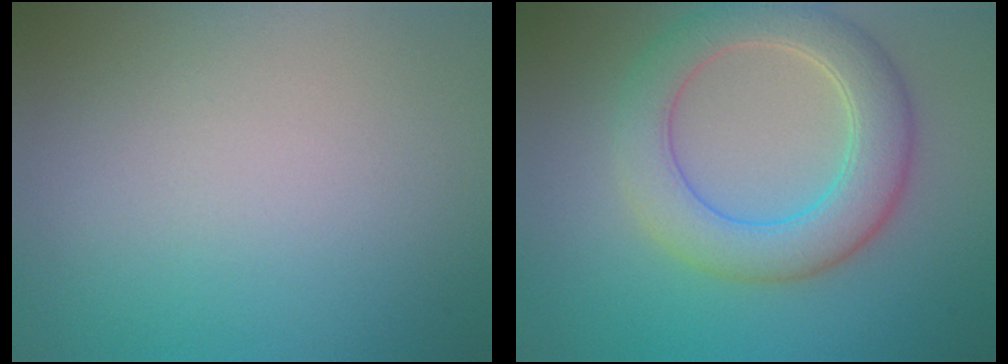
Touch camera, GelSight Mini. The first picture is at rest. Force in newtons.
{"total": 6.0, "press": 6.0, "slide": 0.3}